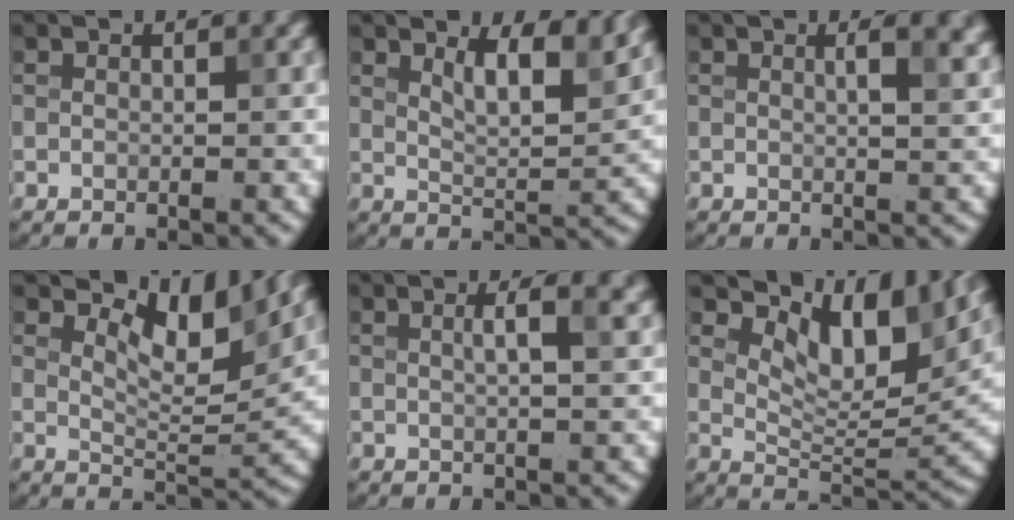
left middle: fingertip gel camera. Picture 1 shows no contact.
{"total": 5.3, "force": [3.1, 1.8, 4.0], "torque": [-0.062, 0.000, 0.048]}
{"total": 3.9, "force": [1.4, 1.6, 3.3], "torque": [-0.024, 0.012, 0.009]}
{"total": 5.8, "force": [3.2, 2.3, 4.3], "torque": [-0.071, -0.003, 0.049]}
{"total": 3.4, "force": [1.1, 1.1, 3.0], "torque": [-0.032, 0.011, 0.005]}
{"total": 9.4, "force": [5.7, 4.0, 6.2], "torque": [-0.095, 0.000, 0.099]}